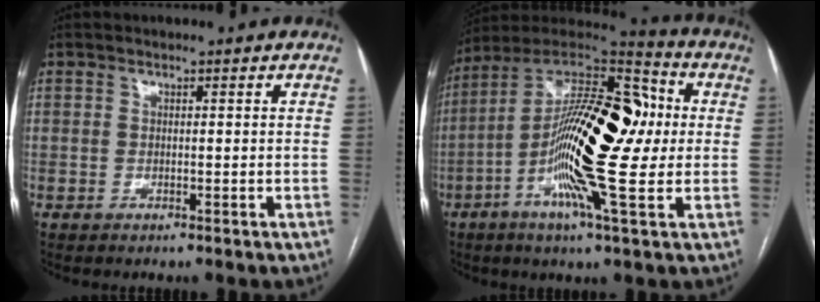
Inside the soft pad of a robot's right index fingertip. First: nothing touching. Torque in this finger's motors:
{"motor_torque": [2.14, 0.00, 0.83, 0.21]}